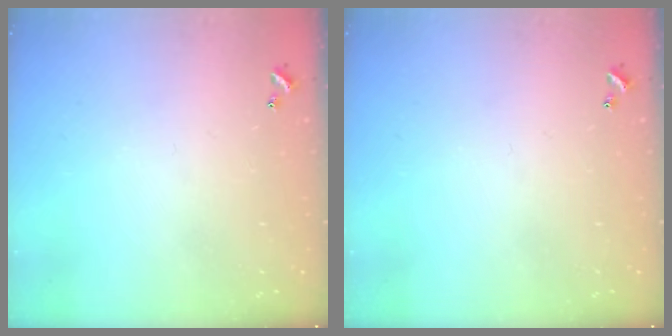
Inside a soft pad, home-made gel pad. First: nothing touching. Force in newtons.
{"total": 0.0}